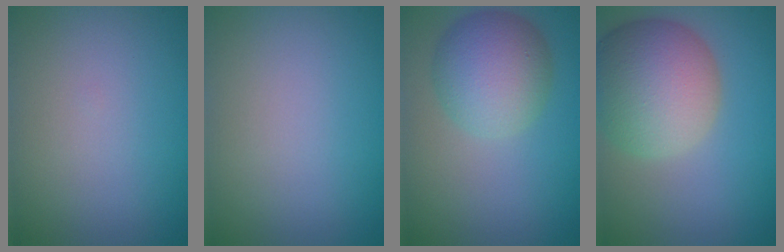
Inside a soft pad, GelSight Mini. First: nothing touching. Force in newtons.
{"total": 0.0}
{"total": 5.9, "press": 5.9, "slide": 0.2}
{"total": 8.8, "press": 8.8, "slide": 0.7}